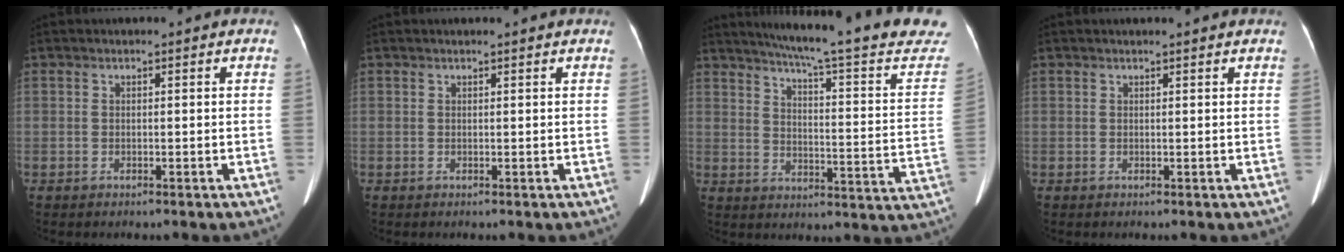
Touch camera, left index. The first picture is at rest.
{"total": 1.6, "force": [1.5, 0.0, 0.7], "torque": [-0.010, 0.013, 0.017]}
{"total": 25.0, "force": [21.3, 2.6, 12.9], "torque": [-0.172, -0.043, 0.242]}
{"total": 2.6, "force": [2.4, 0.1, 1.0], "torque": [-0.014, 0.014, 0.025]}